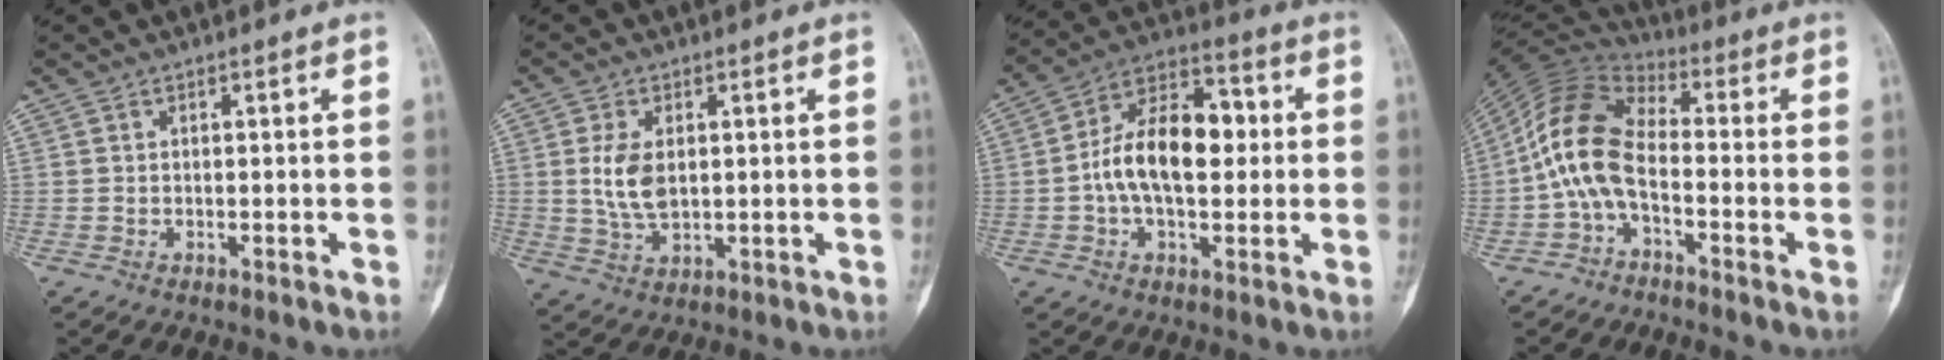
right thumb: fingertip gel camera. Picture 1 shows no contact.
{"total": 6.7, "force": [0.8, 3.9, 5.4], "torque": [-0.105, -0.007, 0.023]}
{"total": 15.3, "force": [0.1, 8.8, 12.6], "torque": [-0.198, 0.035, -0.008]}
{"total": 11.0, "force": [-2.3, 5.8, 9.0], "torque": [-0.173, 0.048, -0.063]}